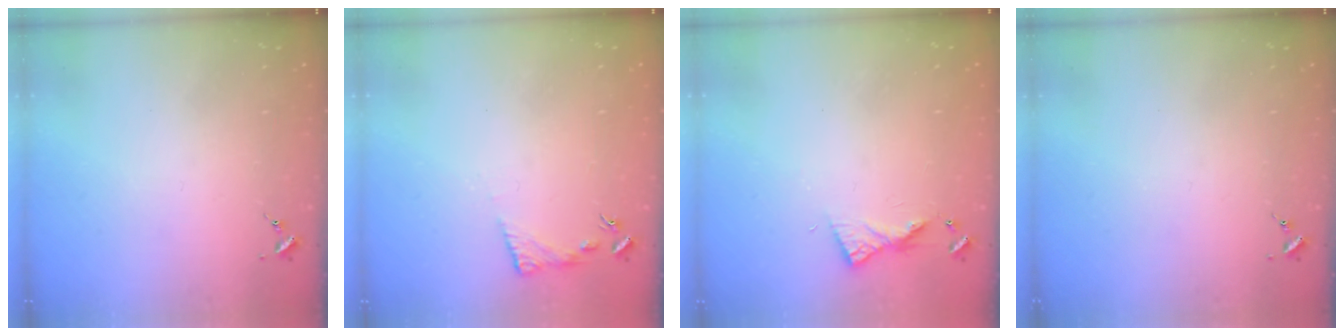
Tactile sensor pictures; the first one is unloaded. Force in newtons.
{"total": 6.0, "press": 6.0, "slide": 0.4}
{"total": 6.1, "press": 6.1, "slide": 0.6}
{"total": 0.0}